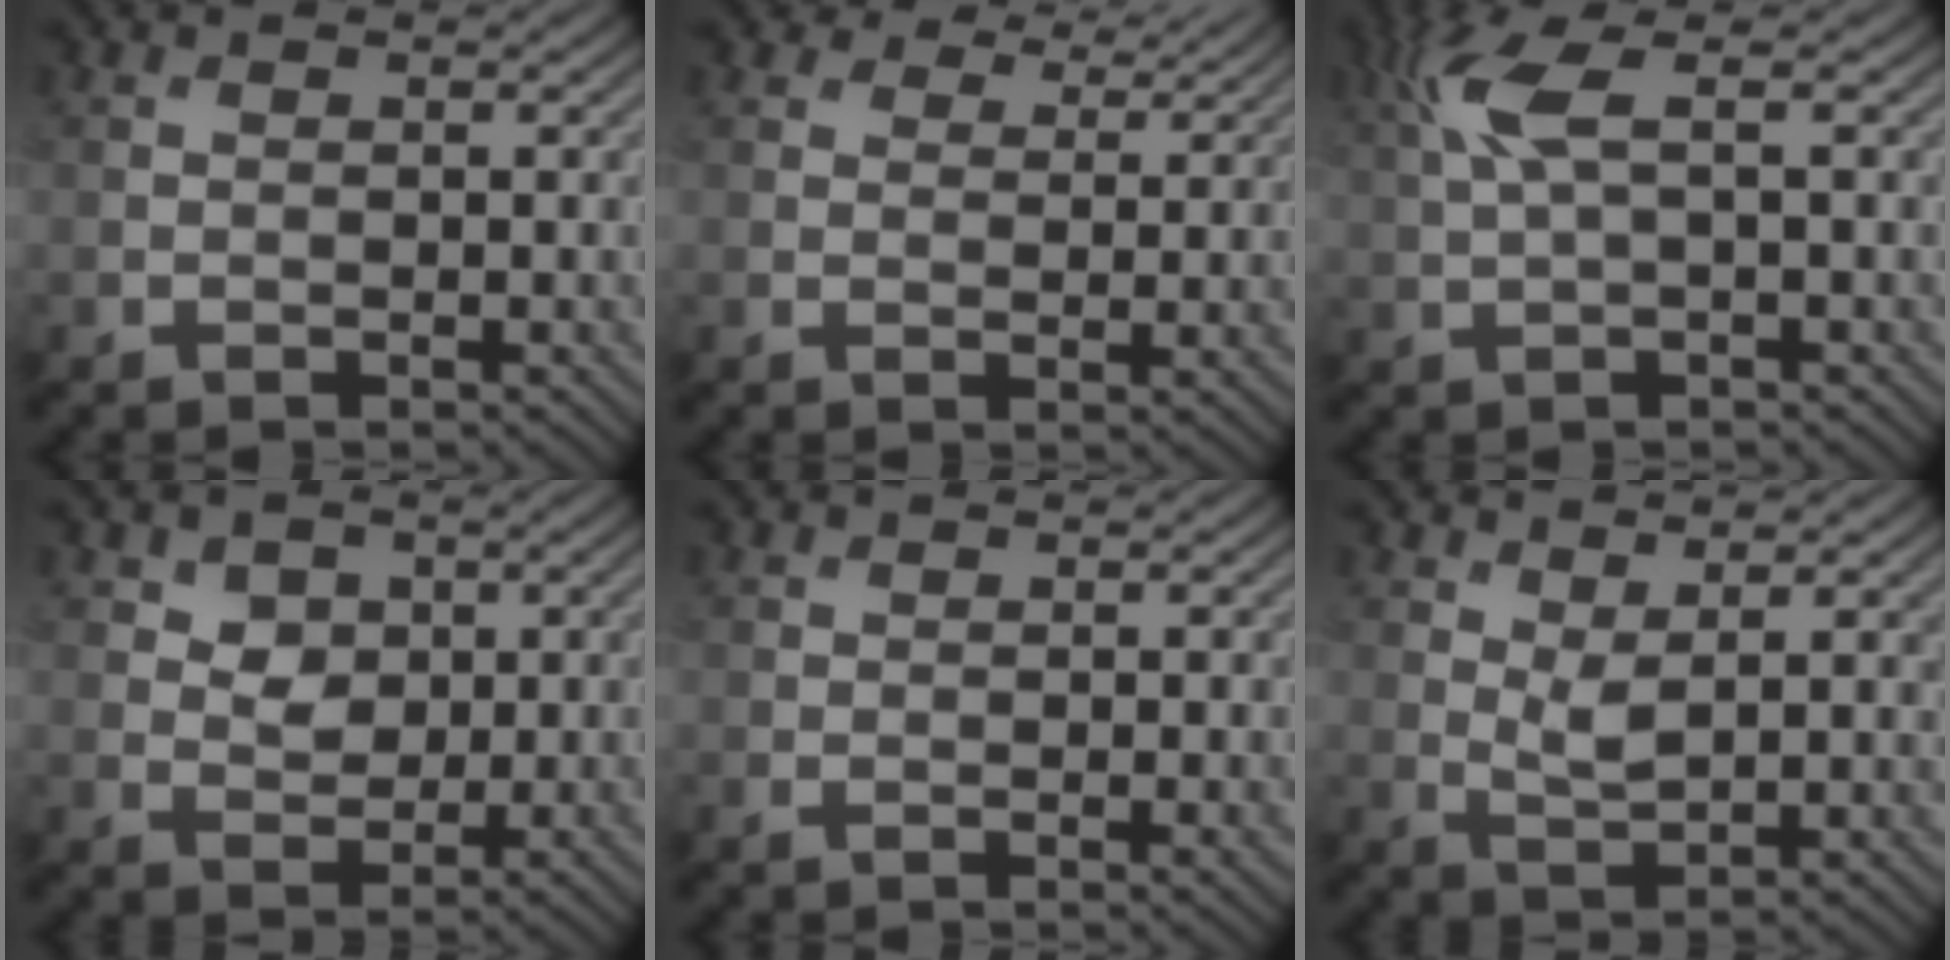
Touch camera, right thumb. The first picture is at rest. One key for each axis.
{"total": 5.9, "fx": 5.0, "fy": 2.3, "fz": 2.2, "tx": -0.045, "ty": -0.007, "tz": 0.079}
{"total": 4.8, "fx": 1.4, "fy": 1.0, "fz": 4.5, "tx": -0.109, "ty": 0.014, "tz": 0.028}
{"total": 3.5, "fx": 1.5, "fy": 2.7, "fz": 1.6, "tx": -0.031, "ty": -0.010, "tz": 0.020}
{"total": 1.2, "fx": 0.1, "fy": 0.3, "fz": 1.1, "tx": -0.018, "ty": -0.004, "tz": 0.002}
{"total": 4.2, "fx": 2.0, "fy": 1.2, "fz": 3.5, "tx": -0.071, "ty": -0.007, "tz": 0.043}